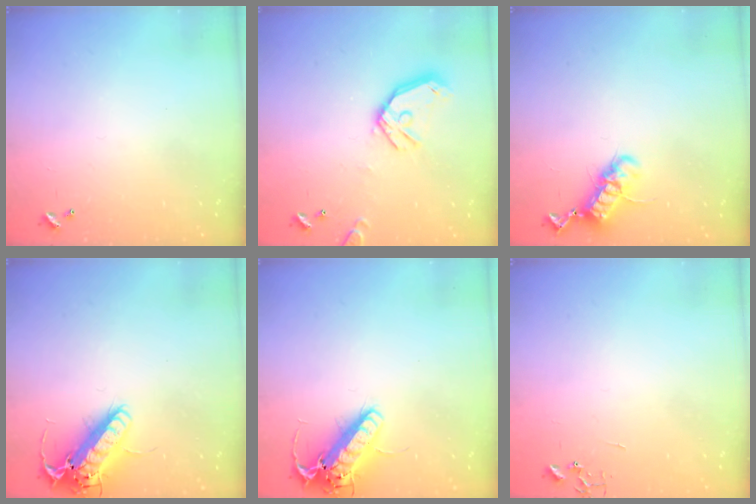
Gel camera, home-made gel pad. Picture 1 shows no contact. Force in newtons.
{"total": 14.4, "press": 14.2, "slide": 2.1}
{"total": 12.7, "press": 12.6, "slide": 1.1}
{"total": 16.2, "press": 15.9, "slide": 3.2}
{"total": 15.6, "press": 15.3, "slide": 3.2}
{"total": 0.0}